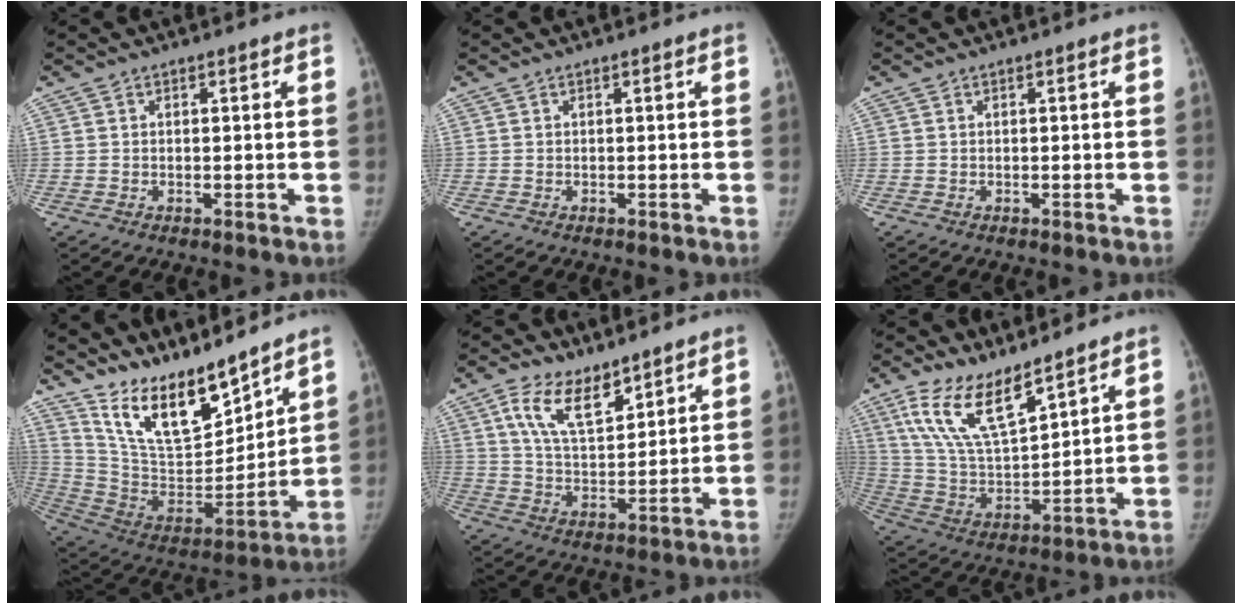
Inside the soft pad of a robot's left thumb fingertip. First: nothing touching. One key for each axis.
{"total": 0.0}
{"total": 0.0}
{"total": 17.7, "fx": 14.6, "fy": 5.1, "fz": 8.6, "tx": -0.107, "ty": -0.103, "tz": 0.279}
{"total": 10.7, "fx": 6.8, "fy": 5.0, "fz": 6.6, "tx": -0.103, "ty": -0.040, "tz": 0.134}
{"total": 14.1, "fx": 9.5, "fy": 4.5, "fz": 9.5, "tx": -0.167, "ty": -0.052, "tz": 0.200}